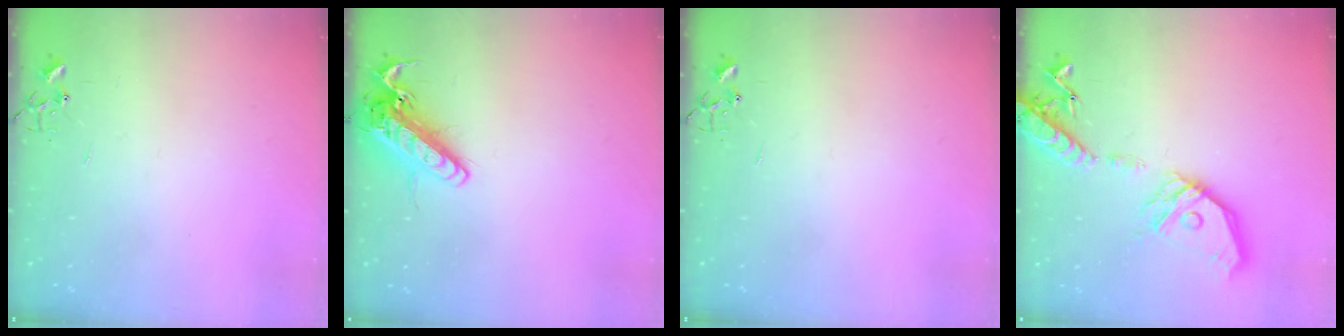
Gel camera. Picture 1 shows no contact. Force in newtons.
{"total": 15.0, "press": 14.7, "slide": 2.8}
{"total": 0.0}
{"total": 20.0, "press": 19.7, "slide": 3.5}